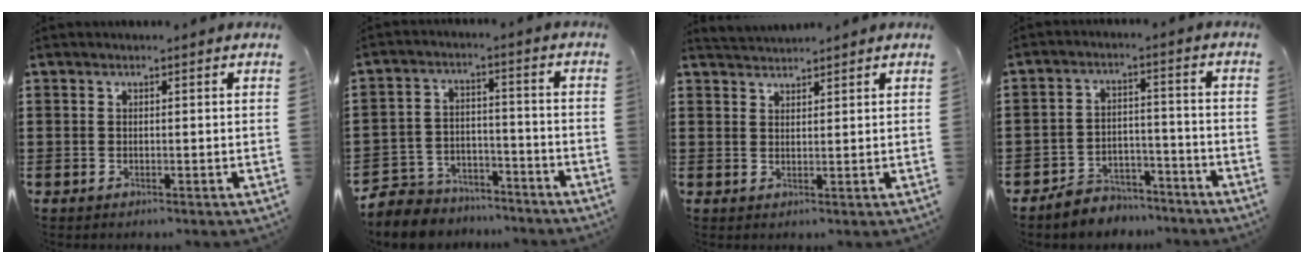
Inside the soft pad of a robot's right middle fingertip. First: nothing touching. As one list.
[{"total": 6.1, "force": [-5.8, 1.9, 0.1], "torque": [-0.016, 0.010, -0.121]}, {"total": 2.3, "force": [2.3, 0.0, -0.3], "torque": [-0.002, -0.003, 0.045]}, {"total": 5.1, "force": [-5.0, 1.3, 0.2], "torque": [-0.004, 0.015, -0.101]}]